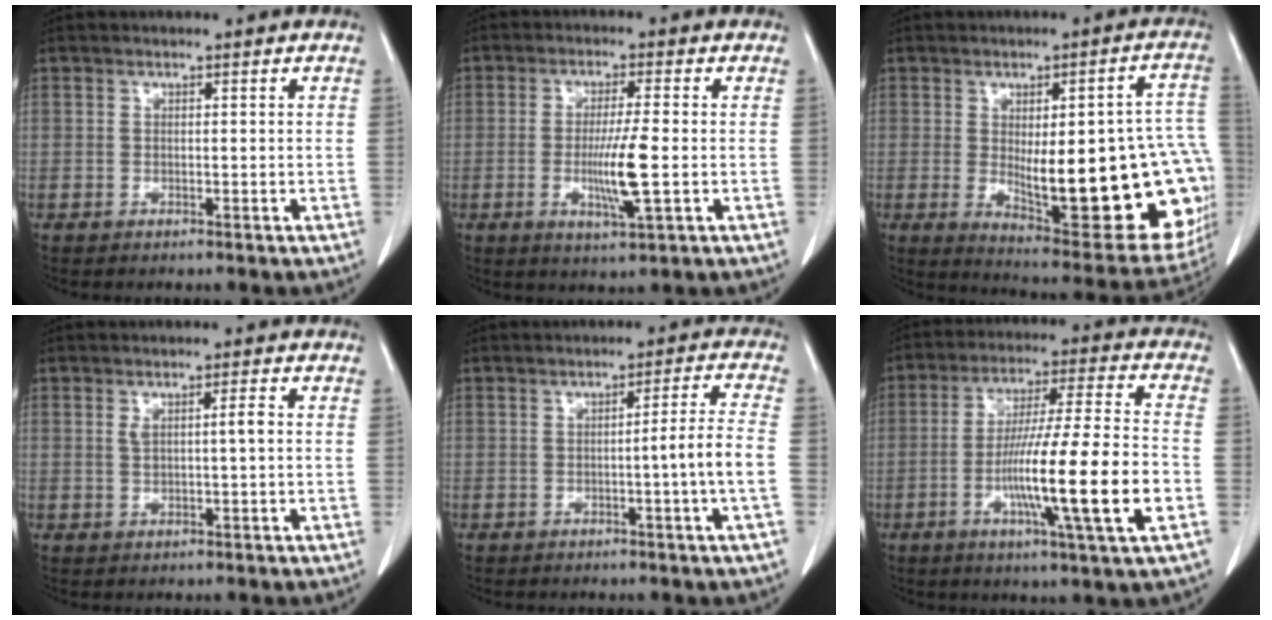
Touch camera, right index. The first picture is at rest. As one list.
[{"total": 7.3, "force": [-1.4, 0.0, 7.1], "torque": [-0.132, -0.015, -0.025]}, {"total": 25.2, "force": [-3.1, 7.1, 24.0], "torque": [-0.228, 0.006, -0.012]}, {"total": 2.5, "force": [0.3, 0.2, 2.5], "torque": [-0.047, 0.007, 0.010]}, {"total": 5.5, "force": [-1.5, -1.5, 5.1], "torque": [-0.069, 0.001, -0.025]}, {"total": 16.8, "force": [-4.7, -0.5, 16.1], "torque": [-0.286, -0.011, -0.085]}]